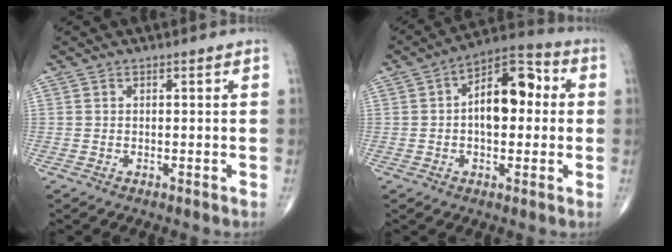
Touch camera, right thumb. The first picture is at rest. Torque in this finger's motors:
{"motor_torque": [0.02, 0.28, 0.42, -0.42, 0.08]}